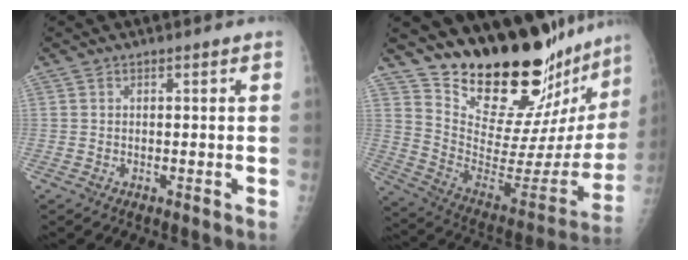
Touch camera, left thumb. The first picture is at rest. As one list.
[{"total": 27.0, "force": [24.1, 5.7, 10.7], "torque": [-0.131, -0.208, 0.349]}]